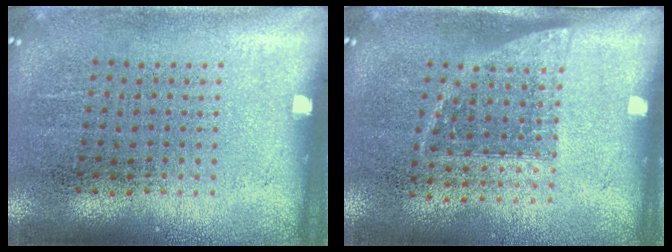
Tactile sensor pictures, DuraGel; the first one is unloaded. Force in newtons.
{"total": 1.2, "press": 0.9, "slide": 0.7}